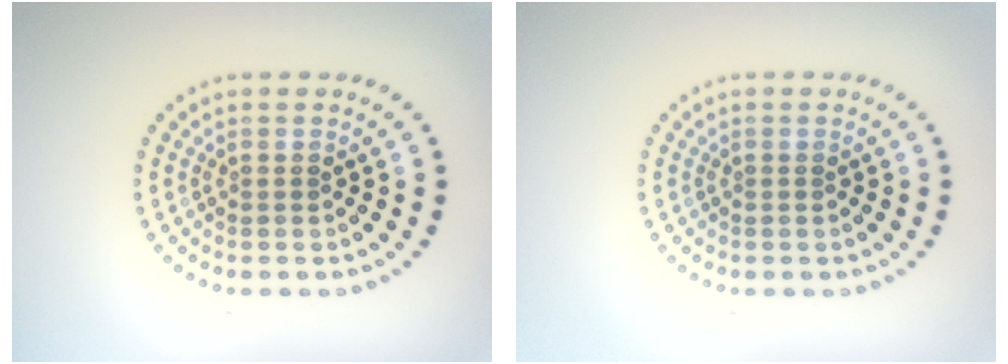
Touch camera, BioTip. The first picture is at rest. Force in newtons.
{"total": 0.0}